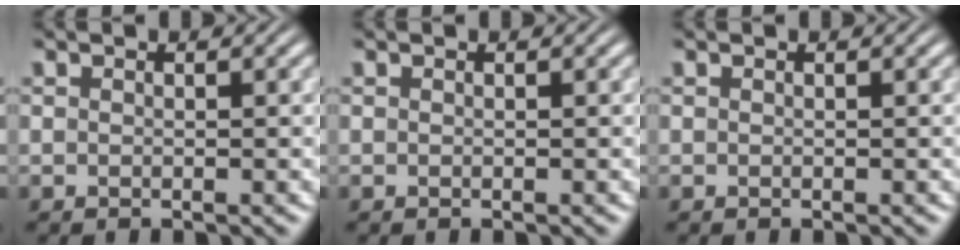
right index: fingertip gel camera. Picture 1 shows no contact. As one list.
[{"total": 0.0}, {"total": 0.0}]